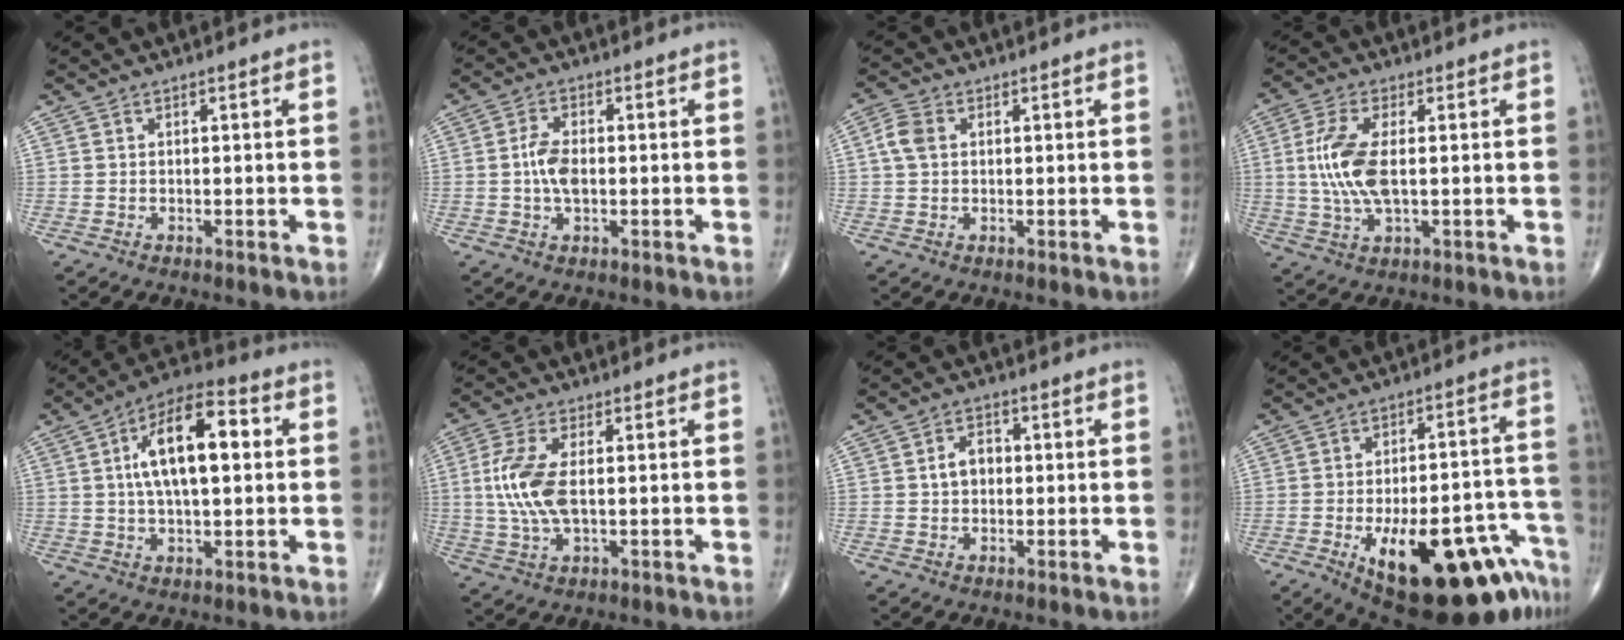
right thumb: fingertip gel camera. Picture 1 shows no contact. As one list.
[{"total": 5.1, "force": [-0.3, 2.6, 4.4], "torque": [-0.087, 0.006, -0.011]}, {"total": 3.8, "force": [0.7, 2.7, 2.6], "torque": [-0.059, 0.011, 0.009]}, {"total": 9.9, "force": [0.5, 4.1, 9.0], "torque": [-0.204, -0.003, 0.011]}, {"total": 15.2, "force": [2.6, 6.6, 13.5], "torque": [-0.218, 0.020, 0.037]}, {"total": 9.5, "force": [0.5, 4.3, 8.5], "torque": [-0.199, -0.002, 0.012]}, {"total": 4.2, "force": [0.2, 3.1, 2.7], "torque": [-0.033, 0.015, -0.003]}, {"total": 25.2, "force": [-12.9, 9.8, 19.3], "torque": [-0.192, 0.067, -0.170]}]